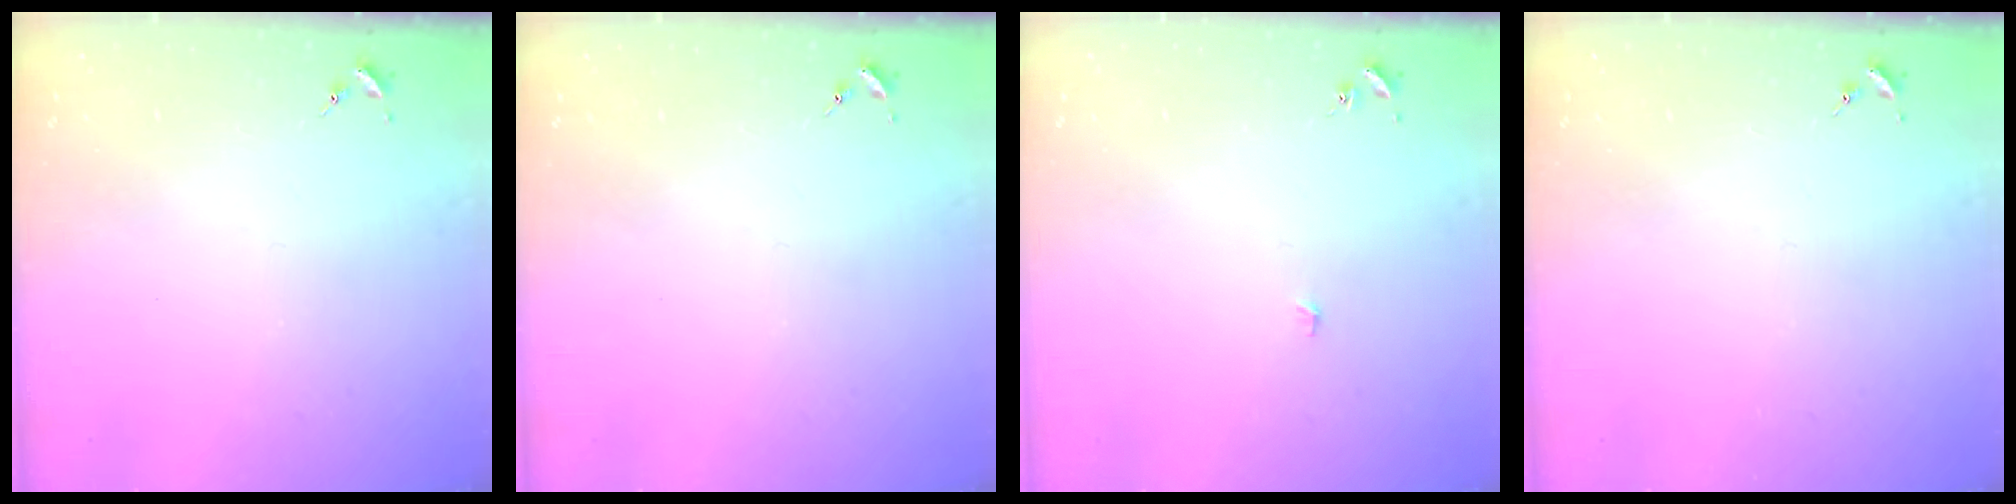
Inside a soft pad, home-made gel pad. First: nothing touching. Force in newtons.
{"total": 0.0}
{"total": 2.1, "press": 2.1, "slide": 0.1}
{"total": 0.0}